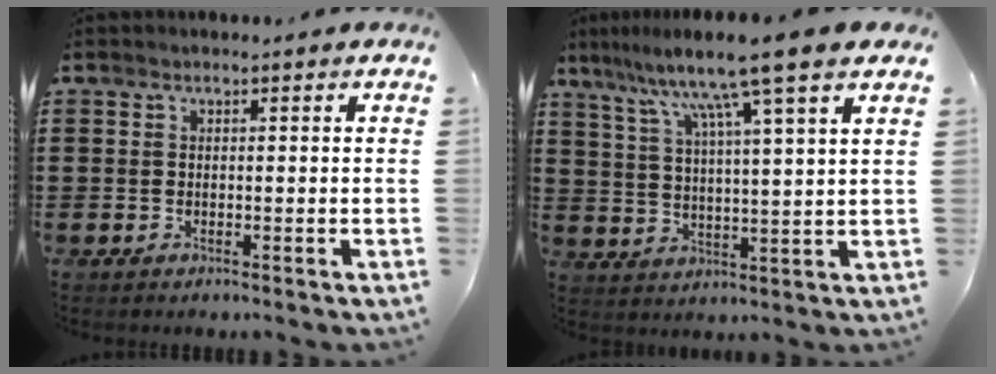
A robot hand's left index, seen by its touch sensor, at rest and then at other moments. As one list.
[{"total": 9.6, "force": [7.2, -0.9, 6.2], "torque": [-0.138, -0.037, 0.112]}]